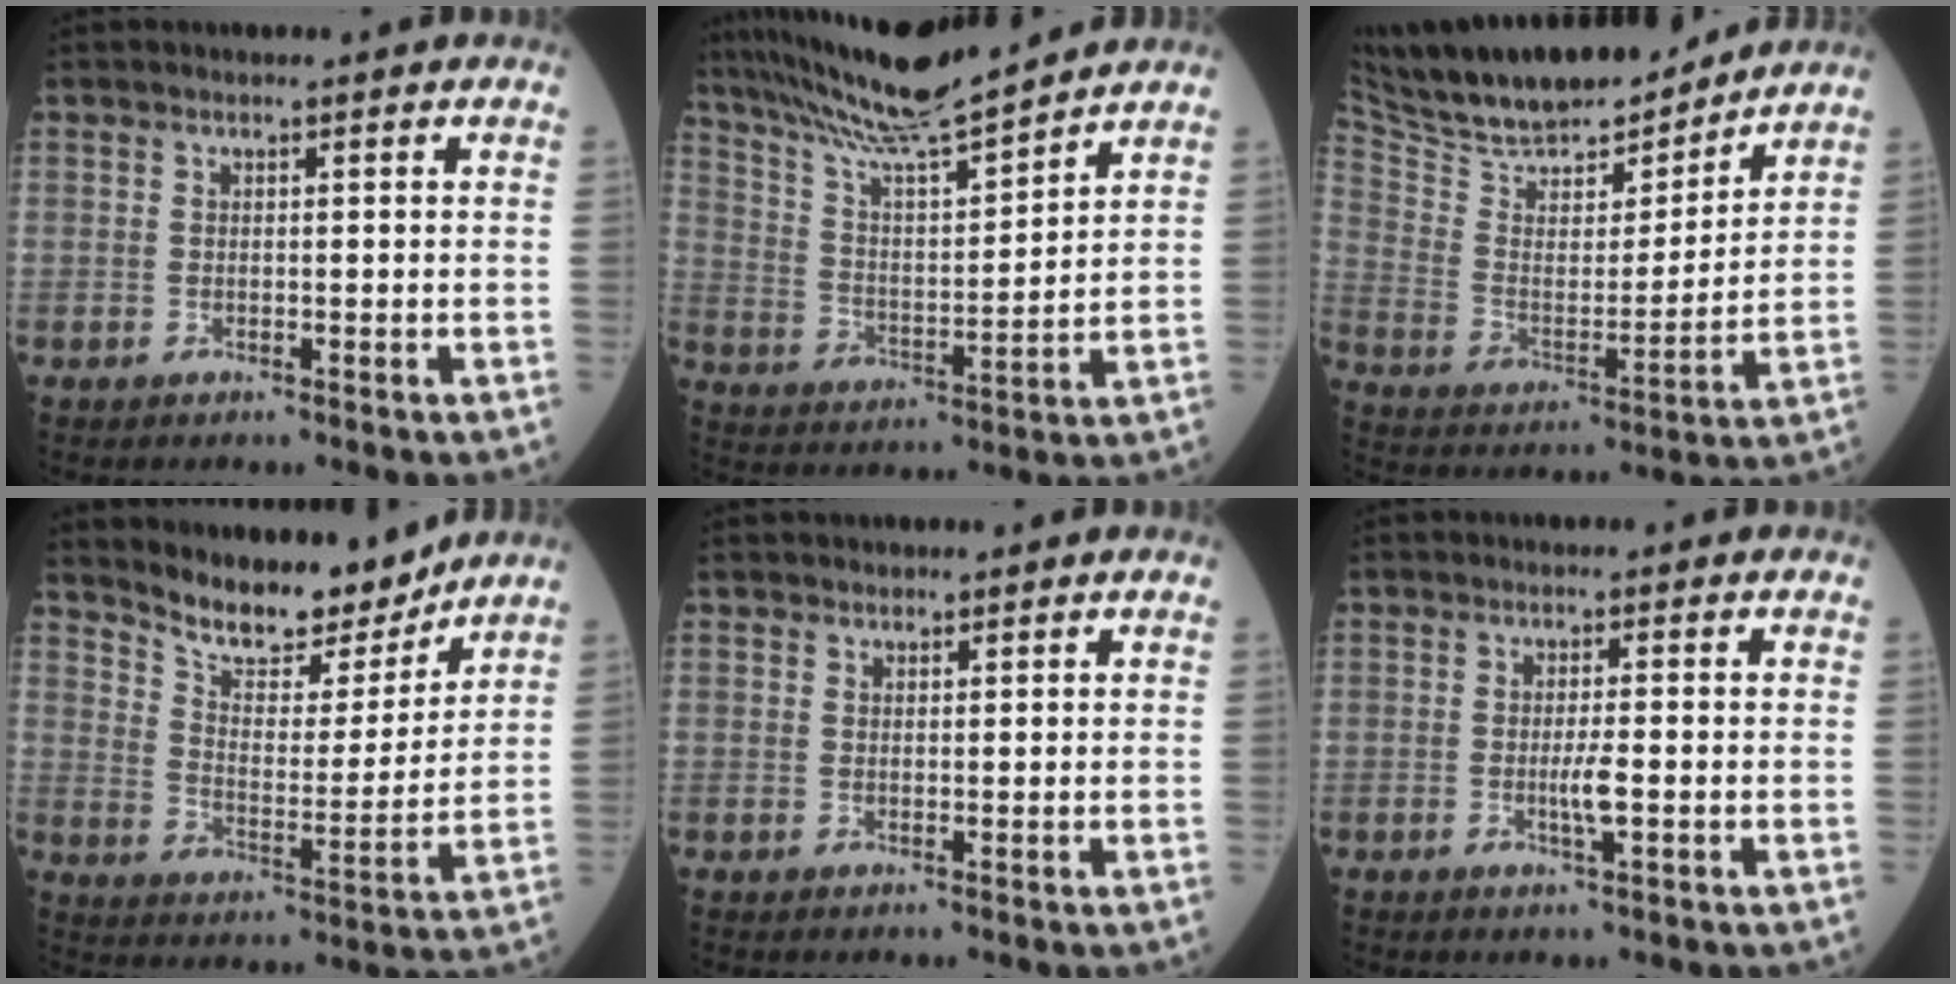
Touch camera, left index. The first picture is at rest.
{"total": 14.6, "force": [13.3, 0.0, 6.1], "torque": [-0.118, 0.005, 0.240]}
{"total": 20.7, "force": [18.4, 4.7, 8.3], "torque": [-0.148, 0.003, 0.302]}
{"total": 12.0, "force": [11.0, 2.9, 3.8], "torque": [-0.068, -0.010, 0.183]}
{"total": 1.0, "force": [0.7, 0.7, -0.1], "torque": [0.010, -0.004, 0.005]}
{"total": 2.5, "force": [-0.8, 0.0, 2.4], "torque": [-0.046, -0.008, -0.014]}